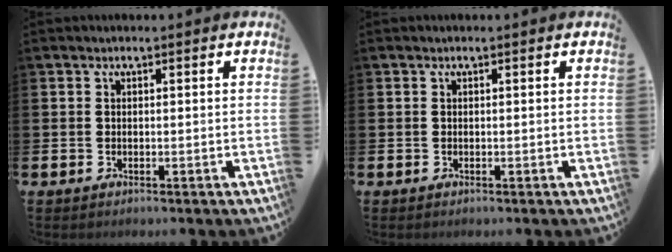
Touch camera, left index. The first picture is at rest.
{"total": 0.0}